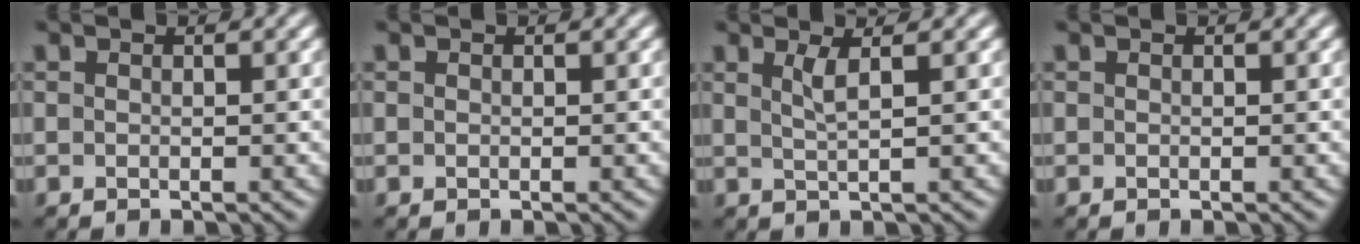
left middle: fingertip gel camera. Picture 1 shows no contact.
{"total": 0.0}
{"total": 1.9, "force": [0.7, 0.5, 1.7], "torque": [-0.028, 0.000, 0.010]}
{"total": 0.0}